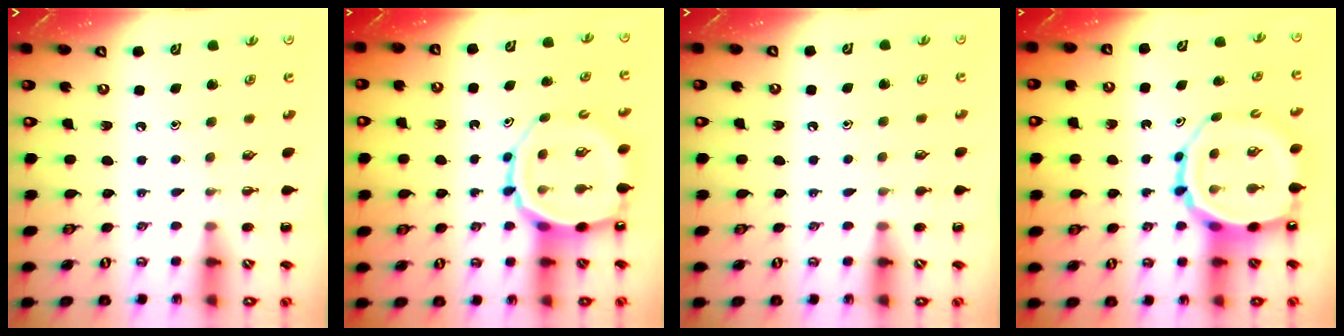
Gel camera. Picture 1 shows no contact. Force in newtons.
{"total": 11.3, "press": 10.8, "slide": 3.0}
{"total": 3.6, "press": 3.4, "slide": 1.3}
{"total": 13.1, "press": 12.6, "slide": 3.4}